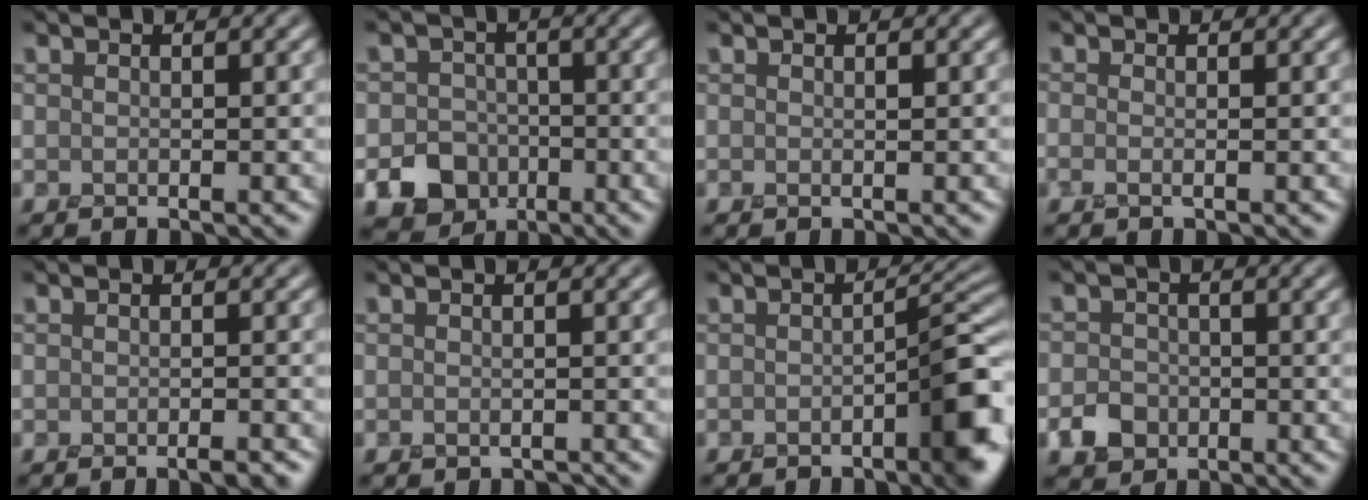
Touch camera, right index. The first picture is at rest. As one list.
[{"total": 7.8, "force": [-3.5, 6.8, 1.5], "torque": [0.006, -0.025, -0.073]}, {"total": 0.0}, {"total": 0.0}, {"total": 1.4, "force": [-1.1, 0.4, 0.8], "torque": [-0.011, -0.002, -0.014]}, {"total": 0.7, "force": [-0.5, 0.4, -0.2], "torque": [0.010, -0.003, -0.012]}, {"total": 5.5, "force": [-2.4, 1.9, 4.5], "torque": [-0.049, 0.004, -0.037]}, {"total": 3.2, "force": [-1.5, 2.8, 0.6], "torque": [0.007, -0.001, -0.030]}]